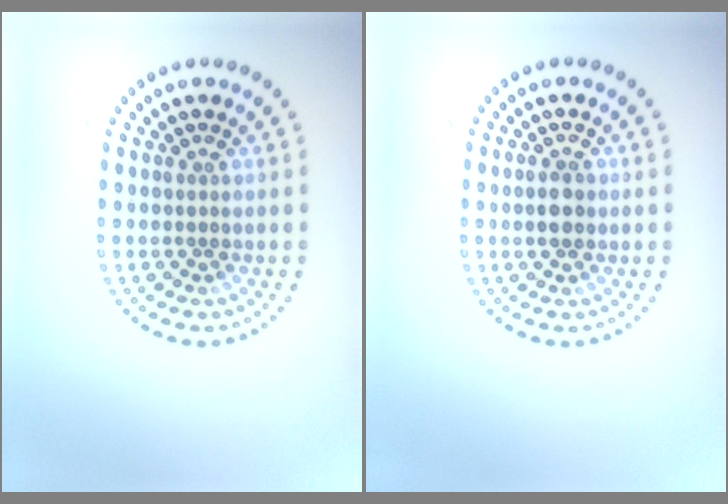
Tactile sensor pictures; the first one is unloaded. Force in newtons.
{"total": 1.6, "press": 1.6, "slide": 0.1}